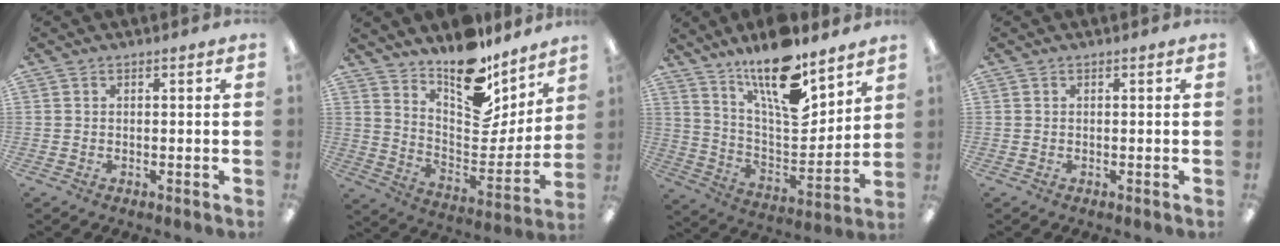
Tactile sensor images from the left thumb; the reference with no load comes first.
{"total": 16.4, "force": [13.4, 6.8, 6.6], "torque": [-0.093, -0.122, 0.232]}
{"total": 18.3, "force": [13.1, 5.9, 11.3], "torque": [-0.192, -0.092, 0.223]}
{"total": 0.0}